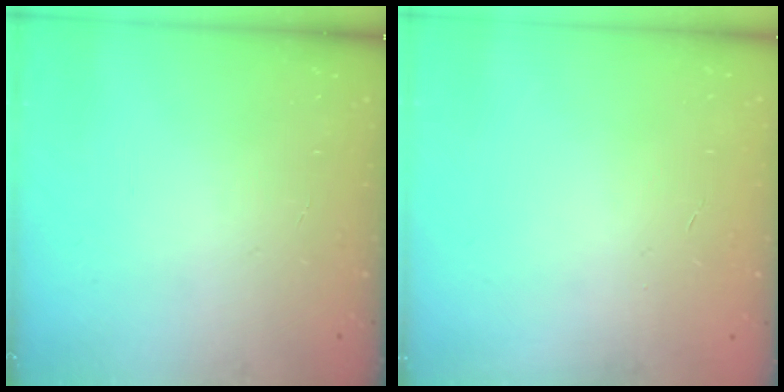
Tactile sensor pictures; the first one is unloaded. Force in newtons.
{"total": 0.0}